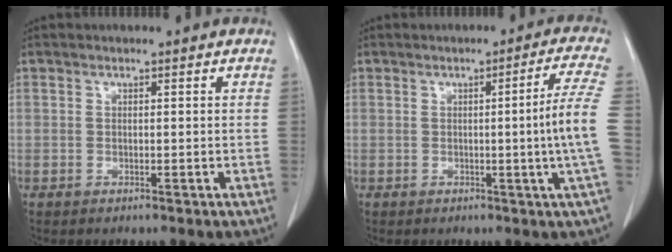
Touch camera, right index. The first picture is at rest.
{"total": 7.5, "force": [-0.8, -2.3, 7.1], "torque": [-0.090, -0.010, -0.013]}